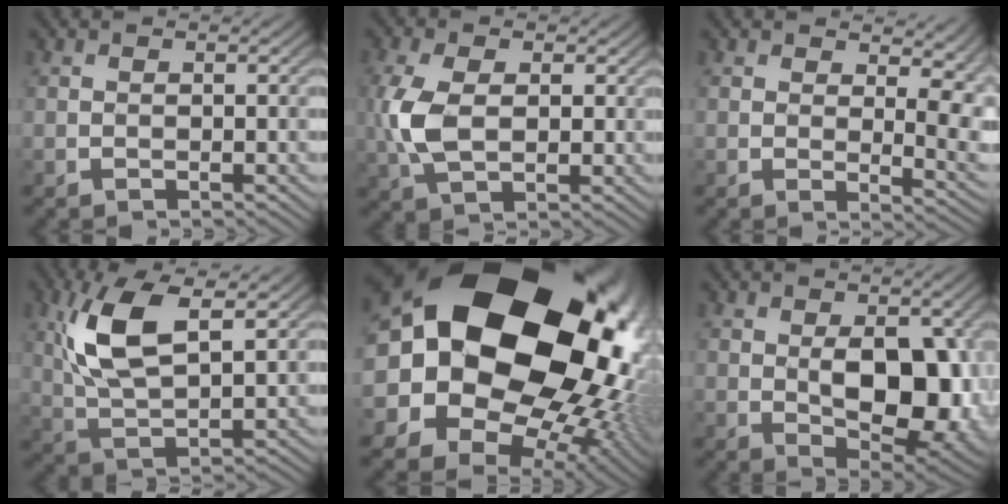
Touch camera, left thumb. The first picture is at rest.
{"total": 8.3, "force": [0.2, 5.5, 6.3], "torque": [-0.167, 0.002, 0.003]}
{"total": 9.9, "force": [4.5, 5.0, 7.3], "torque": [-0.110, 0.002, 0.080]}
{"total": 11.5, "force": [4.0, 5.5, 9.2], "torque": [-0.208, 0.010, 0.079]}
{"total": 24.8, "force": [5.5, 20.4, 12.9], "torque": [-0.278, -0.021, 0.078]}
{"total": 12.3, "force": [-0.8, 6.9, 10.1], "torque": [-0.139, -0.008, -0.008]}